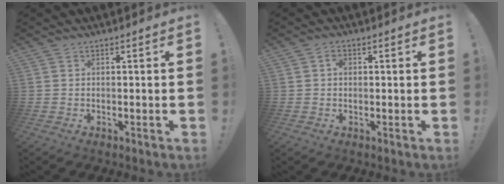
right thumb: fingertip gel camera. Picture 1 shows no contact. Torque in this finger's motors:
{"motor_torque": [0.05, -0.13, 0.05, 0.05, 0.00]}